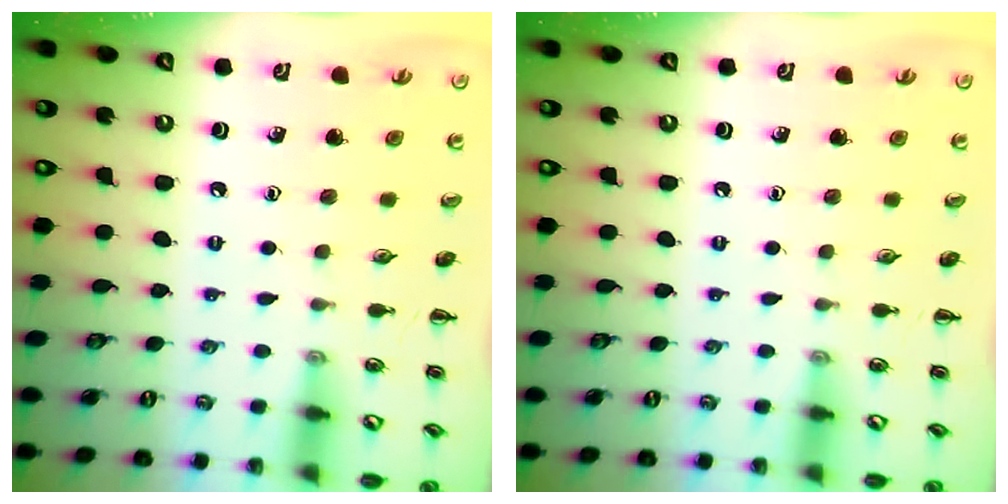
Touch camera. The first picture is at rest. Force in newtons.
{"total": 0.0}